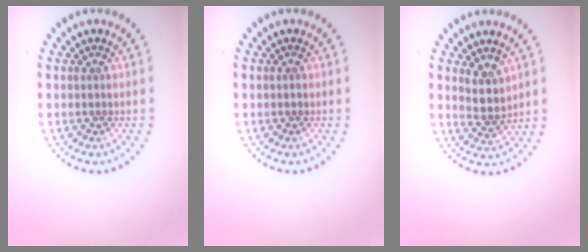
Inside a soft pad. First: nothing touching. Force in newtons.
{"total": 0.5, "press": 0.5, "slide": 0.1}
{"total": 2.6, "press": 2.1, "slide": 1.5}